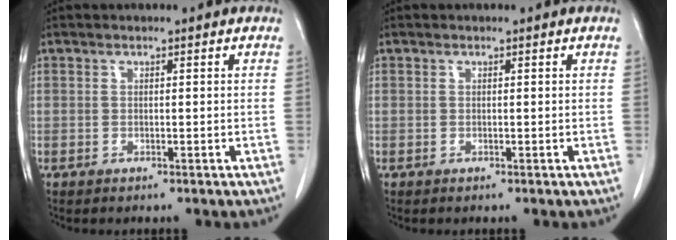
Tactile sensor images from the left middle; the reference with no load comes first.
{"total": 0.0}